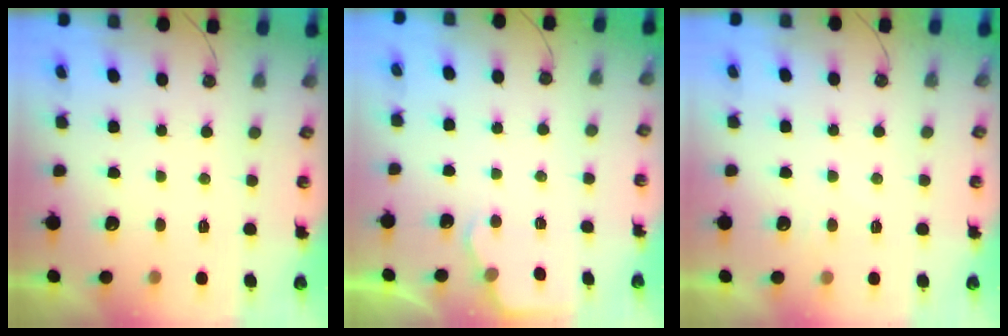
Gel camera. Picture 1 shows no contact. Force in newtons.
{"total": 3.6, "press": 3.6, "slide": 0.4}
{"total": 4.5, "press": 4.5, "slide": 0.6}